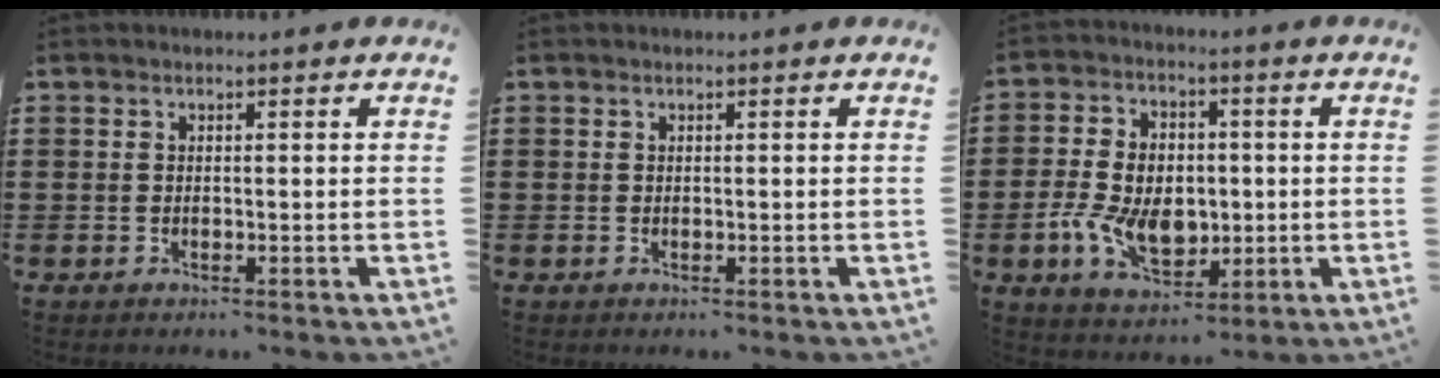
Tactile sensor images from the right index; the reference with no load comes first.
{"total": 0.0}
{"total": 9.5, "force": [-1.4, 6.5, 6.8], "torque": [-0.151, 0.016, -0.024]}